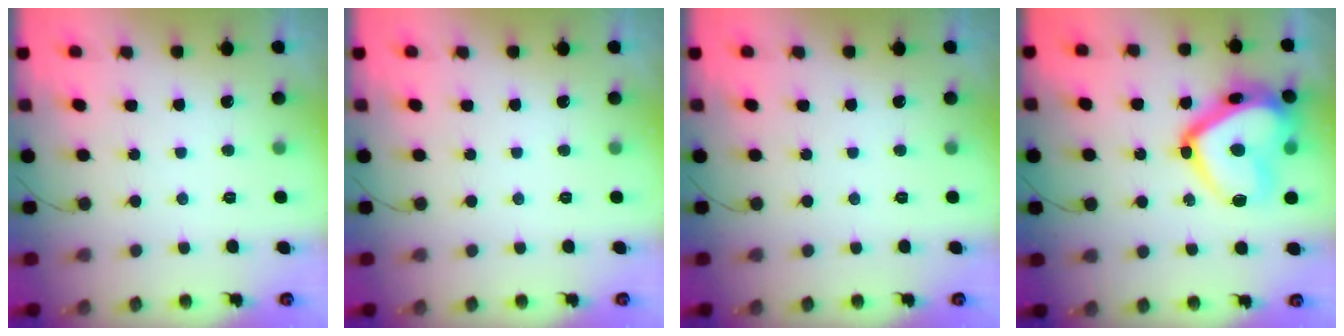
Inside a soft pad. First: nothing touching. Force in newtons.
{"total": 0.0}
{"total": 0.0}
{"total": 22.8, "press": 22.7, "slide": 1.8}